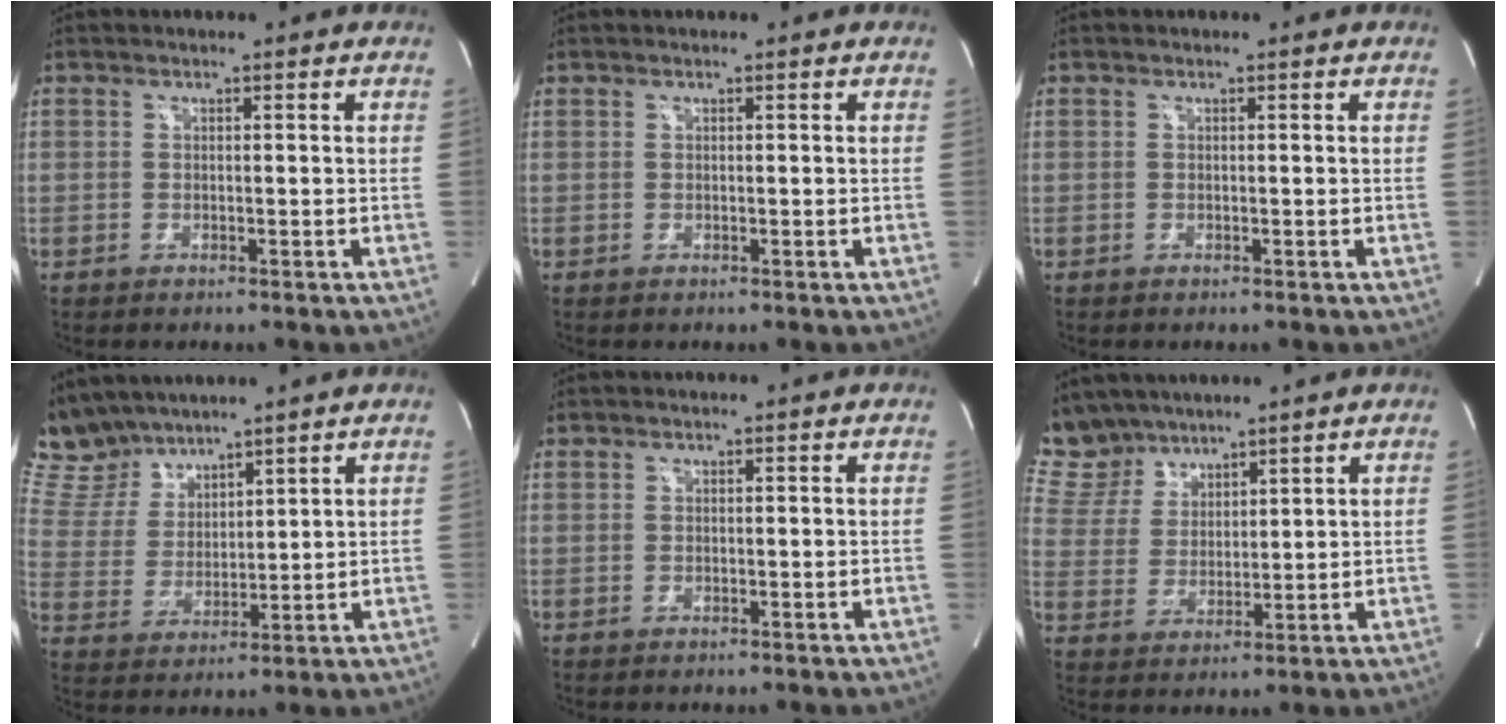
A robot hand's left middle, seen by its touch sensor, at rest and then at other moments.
{"total": 0.0}
{"total": 0.0}
{"total": 9.4, "force": [8.7, 3.2, 1.5], "torque": [-0.051, 0.016, 0.190]}
{"total": 0.0}
{"total": 8.4, "force": [7.6, 3.6, 0.8], "torque": [-0.026, 0.015, 0.165]}